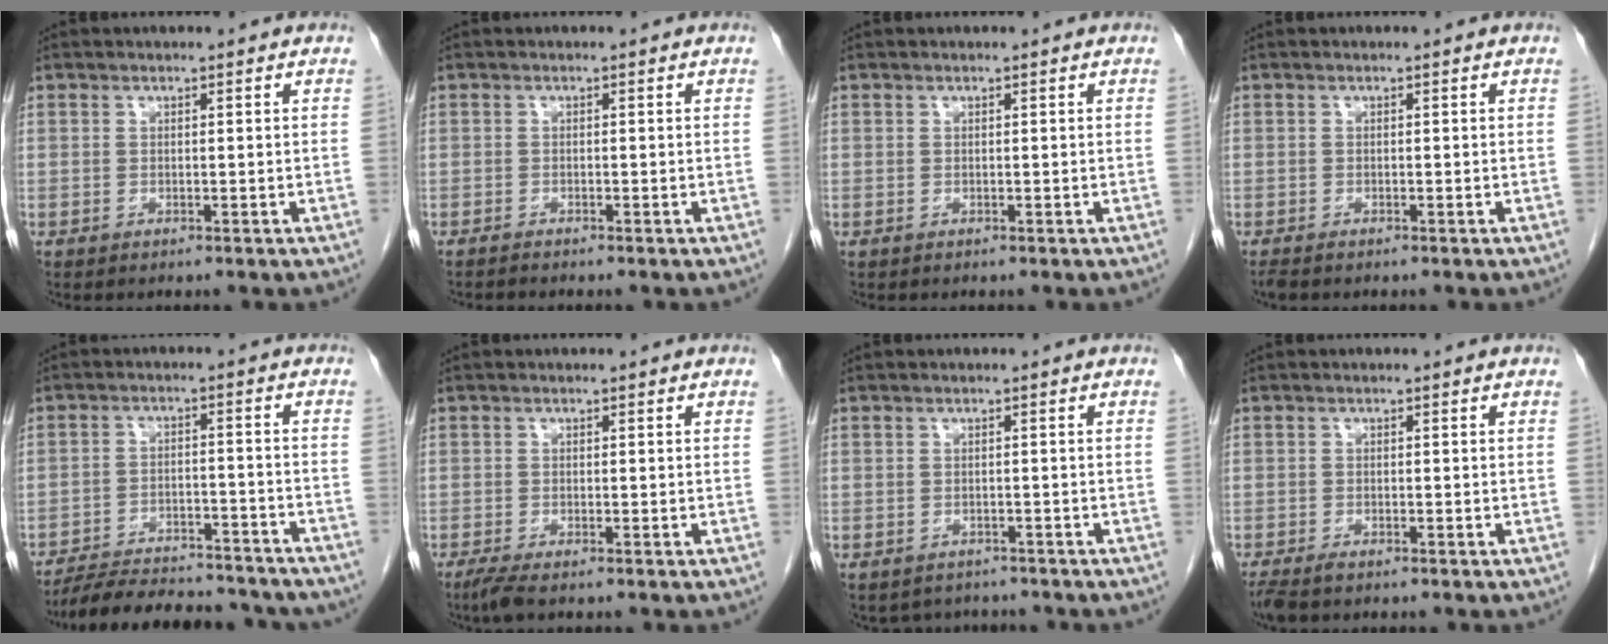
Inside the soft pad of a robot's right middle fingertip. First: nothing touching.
{"total": 0.9, "force": [-0.8, -0.1, 0.2], "torque": [-0.007, -0.002, -0.014]}
{"total": 0.0}
{"total": 0.9, "force": [-0.8, 0.2, 0.4], "torque": [-0.012, -0.004, -0.015]}
{"total": 18.2, "force": [-16.5, 4.2, 6.5], "torque": [-0.115, -0.004, -0.226]}
{"total": 2.0, "force": [-1.5, 0.1, 1.3], "torque": [-0.034, -0.009, -0.032]}
{"total": 3.9, "force": [-3.5, 1.7, 0.2], "torque": [-0.004, 0.003, -0.045]}
{"total": 2.4, "force": [-1.9, 0.6, 1.2], "torque": [-0.024, -0.007, -0.033]}